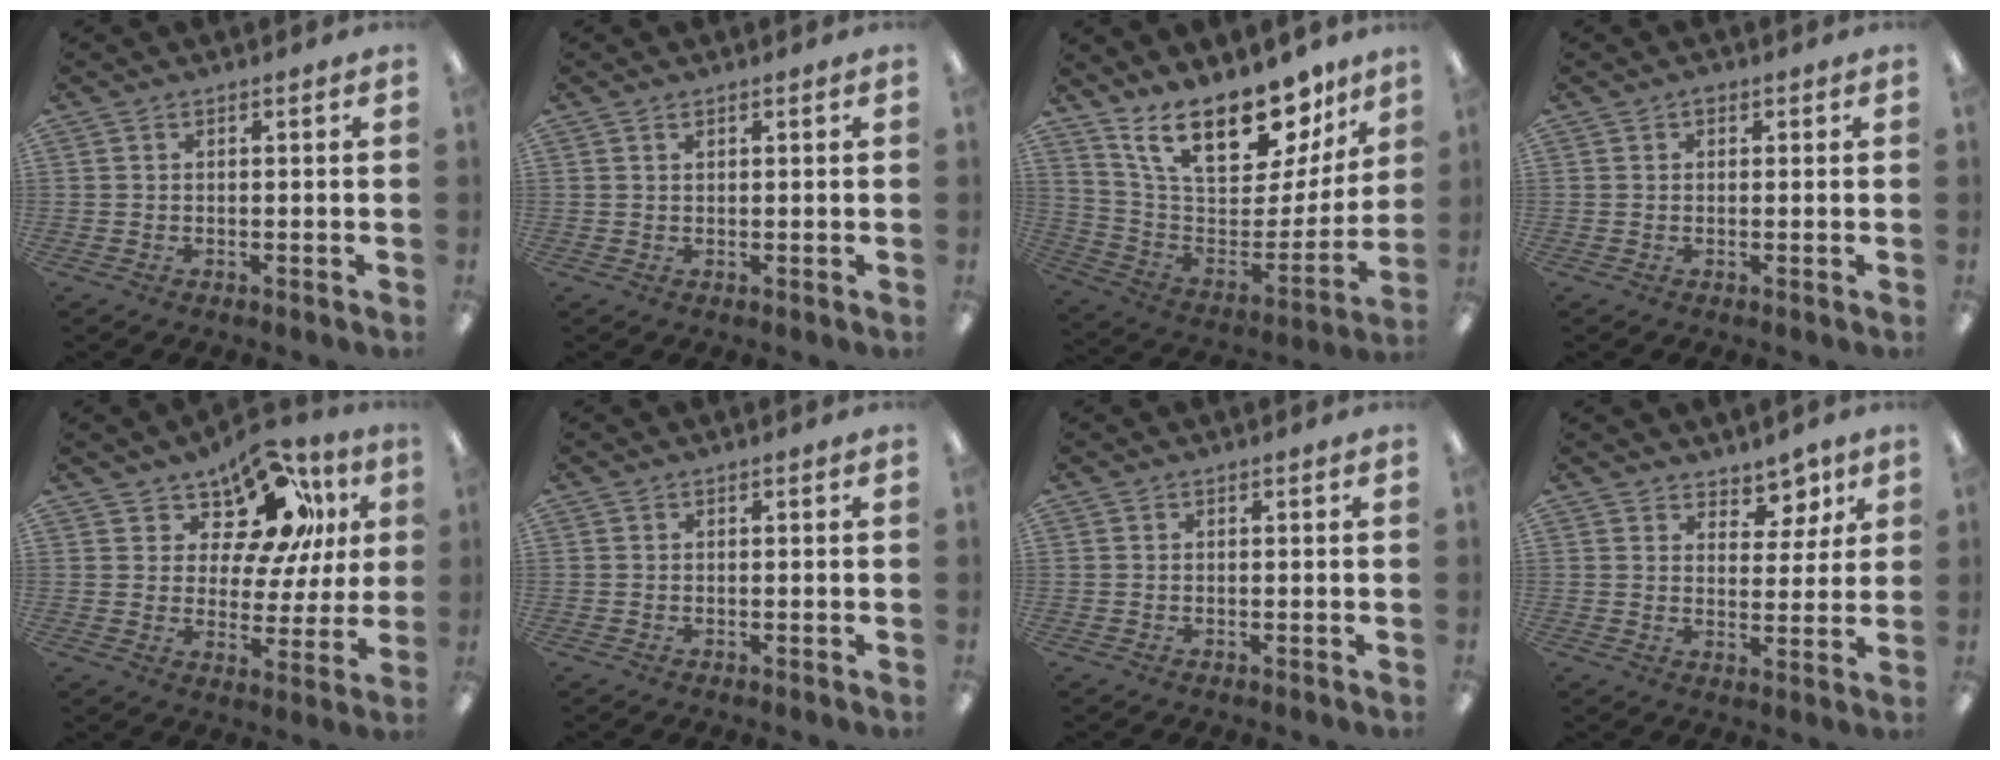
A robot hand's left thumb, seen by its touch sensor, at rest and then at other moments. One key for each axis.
{"total": 1.0, "fx": 0.6, "fy": 0.4, "fz": 0.7, "tx": -0.014, "ty": 0.001, "tz": 0.010}
{"total": 23.3, "fx": 16.8, "fy": 9.7, "fz": 12.9, "tx": -0.208, "ty": -0.113, "tz": 0.294}
{"total": 1.3, "fx": 0.6, "fy": 0.9, "fz": 0.7, "tx": -0.007, "ty": -0.001, "tz": 0.010}
{"total": 15.2, "fx": 10.4, "fy": 8.2, "fz": 7.4, "tx": -0.120, "ty": -0.069, "tz": 0.185}
{"total": 0.0}
{"total": 0.0}
{"total": 6.4, "fx": 5.2, "fy": 3.5, "fz": 1.3, "tx": -0.009, "ty": -0.038, "tz": 0.090}